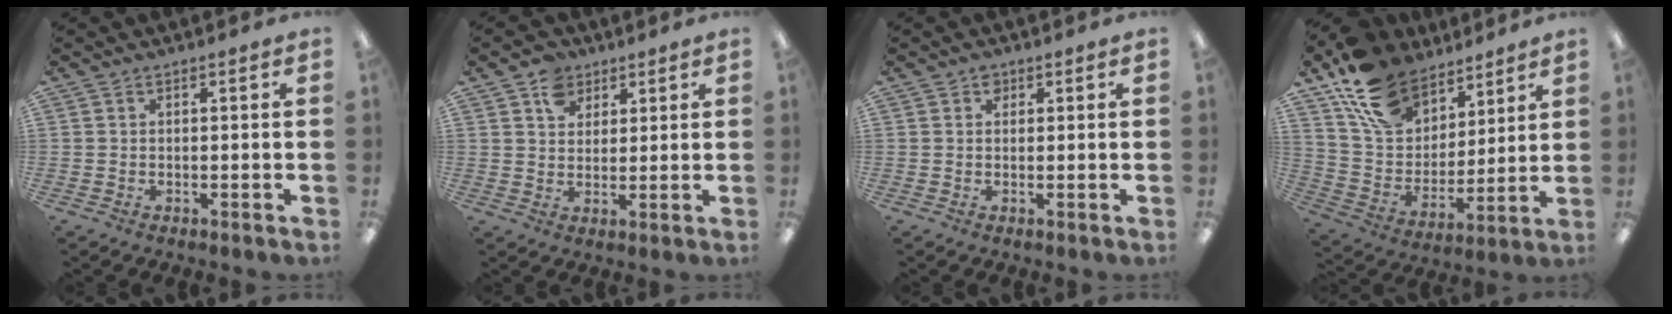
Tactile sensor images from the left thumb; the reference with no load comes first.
{"total": 6.7, "force": [4.0, 5.1, 1.7], "torque": [-0.023, -0.010, 0.072]}
{"total": 1.6, "force": [0.9, 1.2, 0.5], "torque": [-0.004, -0.001, 0.015]}
{"total": 17.9, "force": [12.1, 11.0, 7.3], "torque": [-0.145, -0.064, 0.232]}